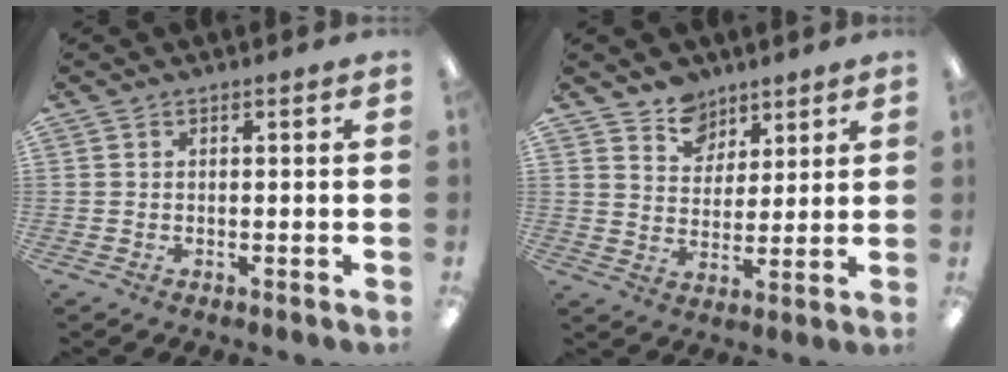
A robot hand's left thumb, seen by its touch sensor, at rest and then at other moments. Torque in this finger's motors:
{"motor_torque": [-0.19, -0.21, -0.68, 0.24, -0.07]}